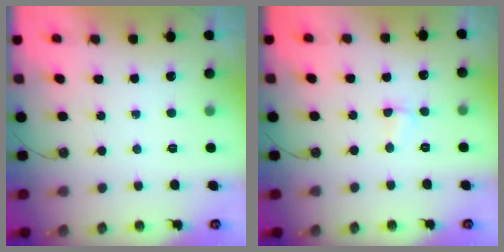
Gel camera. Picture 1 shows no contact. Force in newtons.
{"total": 3.2, "press": 3.1, "slide": 0.7}